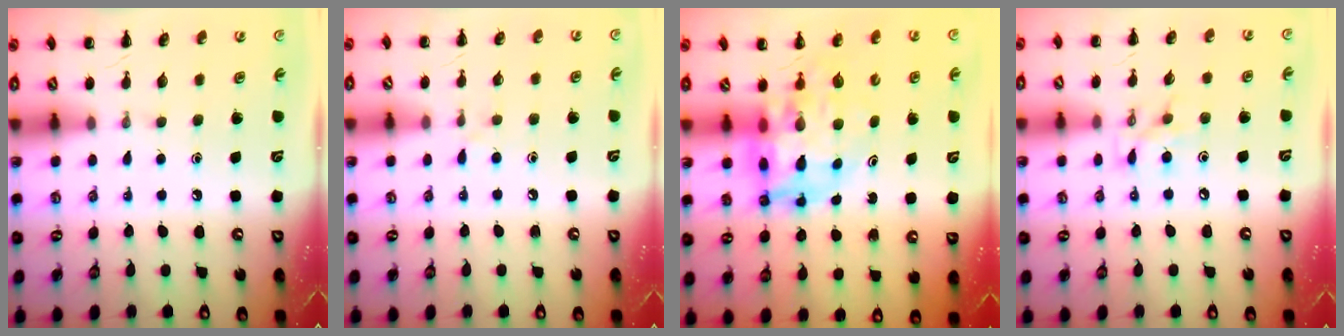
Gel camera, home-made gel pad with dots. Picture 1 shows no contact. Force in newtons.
{"total": 4.9, "press": 4.5, "slide": 1.9}
{"total": 11.1, "press": 10.6, "slide": 3.6}
{"total": 7.8, "press": 7.8, "slide": 0.6}